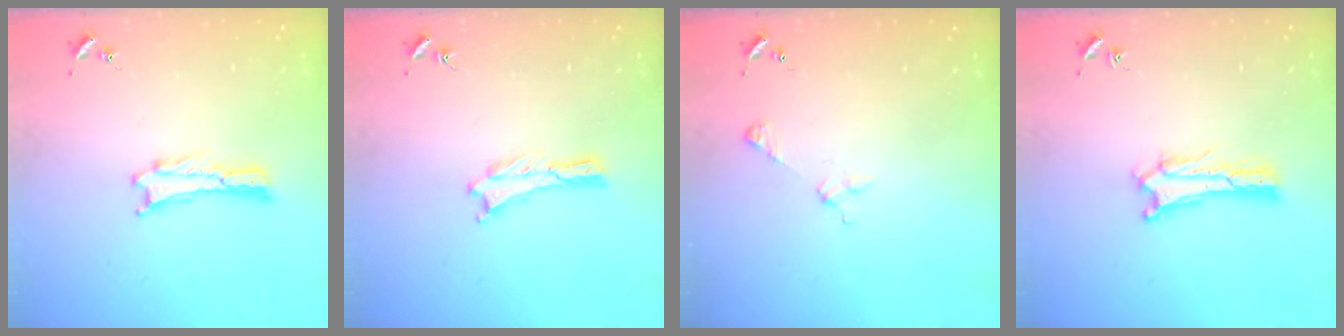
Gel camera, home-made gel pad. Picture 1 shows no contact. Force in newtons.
{"total": 0.0}
{"total": 2.9, "press": 2.9, "slide": 0.3}
{"total": 0.6, "press": 0.5, "slide": 0.2}